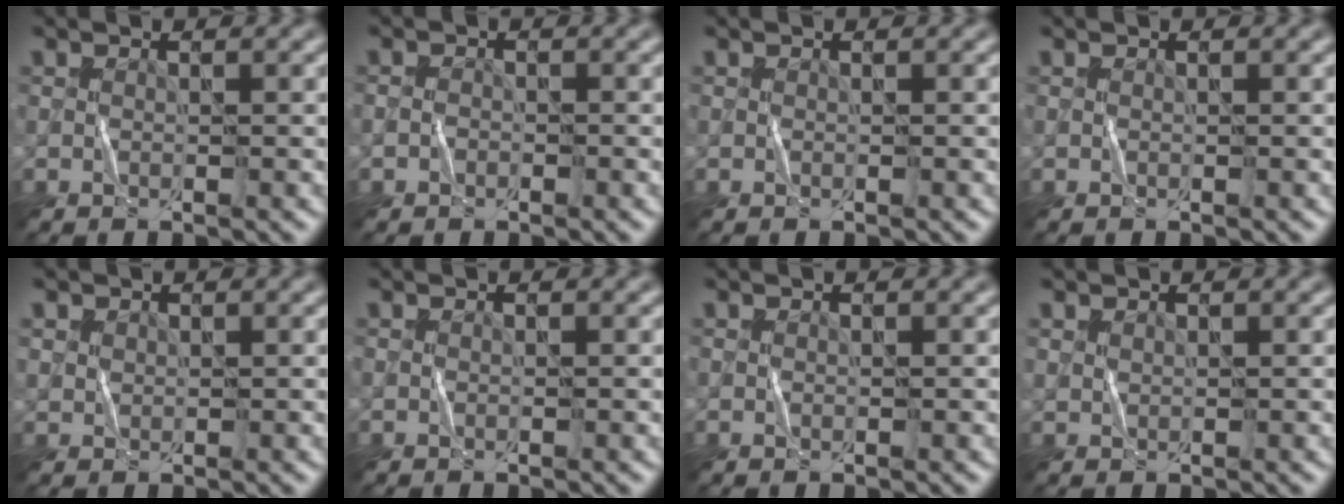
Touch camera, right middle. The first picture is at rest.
{"total": 0.7, "force": [-0.4, 0.6, 0.2], "torque": [-0.003, -0.001, -0.010]}
{"total": 0.0}
{"total": 0.0}
{"total": 1.0, "force": [0.6, 0.8, 0.1], "torque": [-0.002, -0.002, 0.015]}
{"total": 0.0}
{"total": 0.0}
{"total": 0.8, "force": [0.6, 0.5, 0.2], "torque": [-0.006, -0.001, 0.016]}